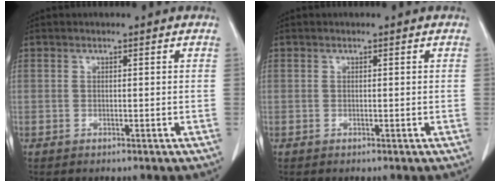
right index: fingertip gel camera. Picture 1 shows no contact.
{"total": 0.0}